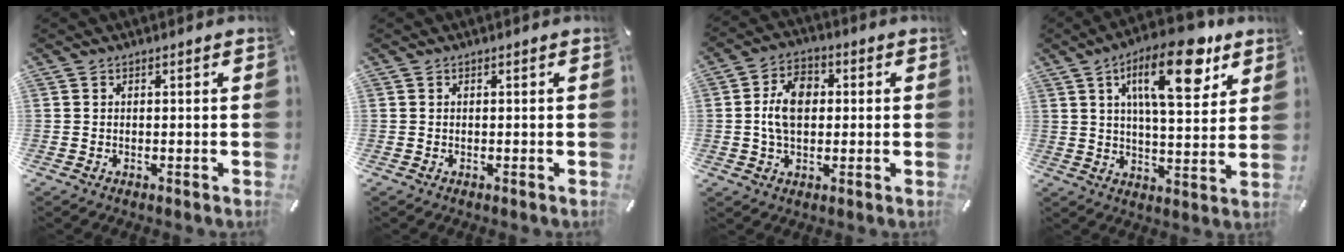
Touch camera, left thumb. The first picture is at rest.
{"total": 0.0}
{"total": 9.0, "force": [0.5, 6.3, 6.5], "torque": [-0.125, 0.007, 0.005]}
{"total": 19.2, "force": [9.3, 7.9, 14.8], "torque": [-0.224, -0.025, 0.144]}